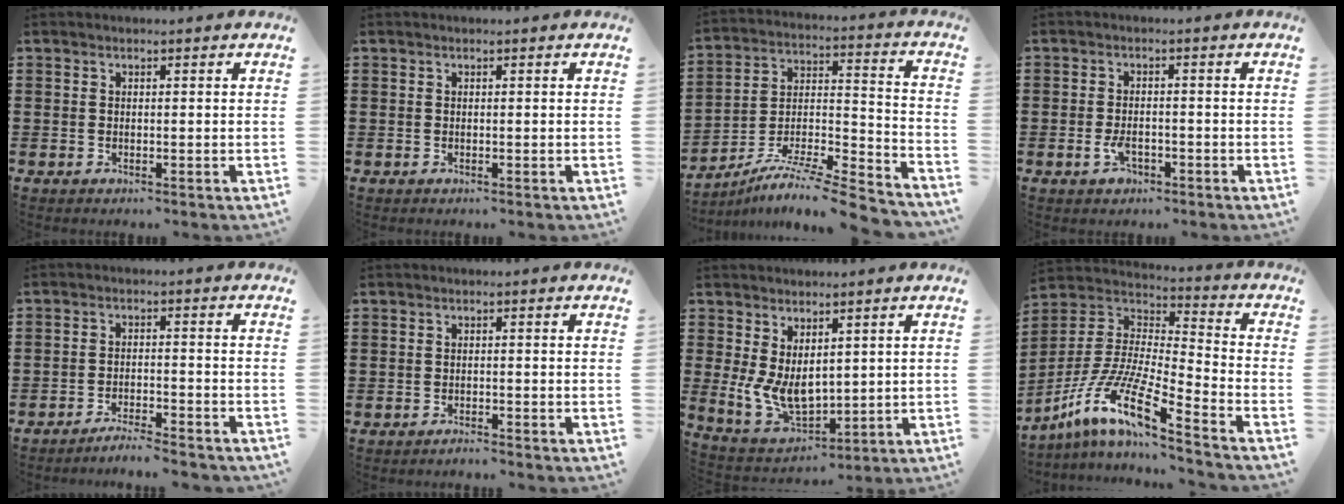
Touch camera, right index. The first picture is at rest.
{"total": 0.0}
{"total": 9.2, "force": [-8.1, 0.6, 4.2], "torque": [-0.059, 0.010, -0.160]}
{"total": 2.7, "force": [-1.2, 1.4, 2.1], "torque": [-0.047, -0.005, -0.023]}
{"total": 3.2, "force": [-3.1, -0.2, 0.6], "torque": [-0.013, 0.001, -0.064]}
{"total": 0.9, "force": [-0.9, 0.0, 0.1], "torque": [-0.006, 0.001, -0.019]}
{"total": 6.5, "force": [1.4, 4.1, 4.8], "torque": [-0.113, -0.002, 0.030]}
{"total": 12.3, "force": [-8.6, 1.4, 8.6], "torque": [-0.199, -0.016, -0.179]}